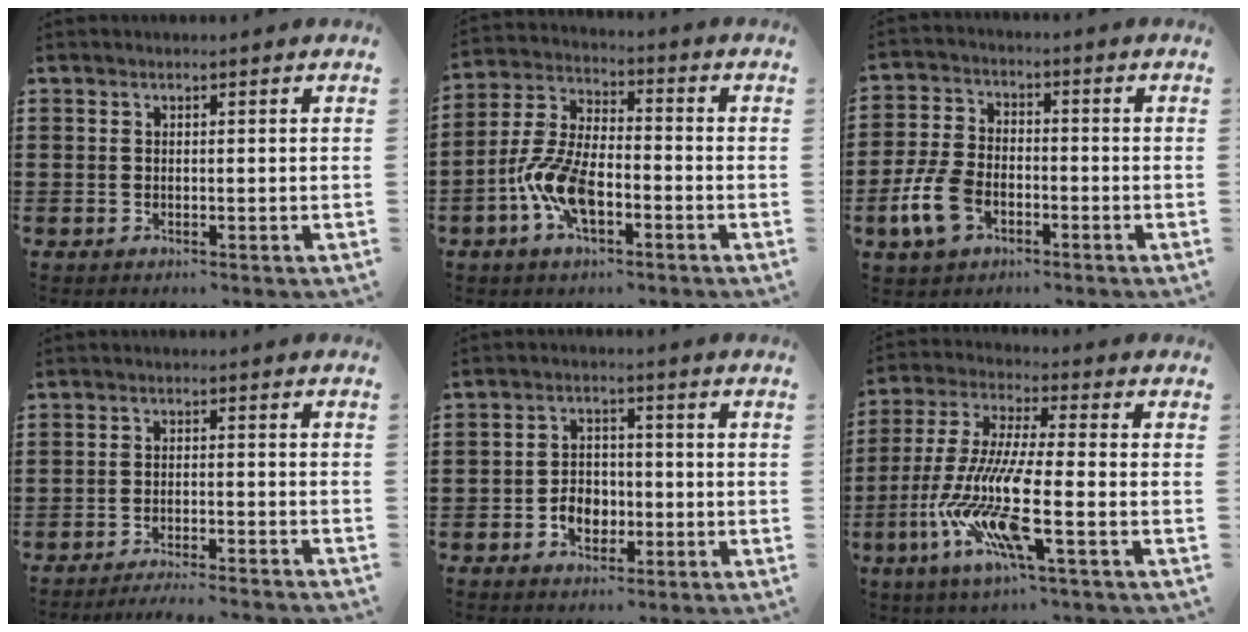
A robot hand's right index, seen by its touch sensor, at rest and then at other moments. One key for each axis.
{"total": 9.4, "fx": -3.4, "fy": 4.3, "fz": 7.6, "tx": -0.189, "ty": -0.009, "tz": -0.069}
{"total": 7.2, "fx": -3.1, "fy": 4.4, "fz": 4.8, "tx": -0.128, "ty": 0.000, "tz": -0.065}
{"total": 3.0, "fx": -2.9, "fy": -0.5, "fz": 0.5, "tx": -0.013, "ty": -0.004, "tz": -0.059}
{"total": 4.2, "fx": -1.5, "fy": 3.1, "fz": 2.4, "tx": -0.043, "ty": -0.001, "tz": -0.029}
{"total": 13.1, "fx": -5.3, "fy": 2.4, "fz": 11.8, "tx": -0.282, "ty": -0.021, "tz": -0.116}